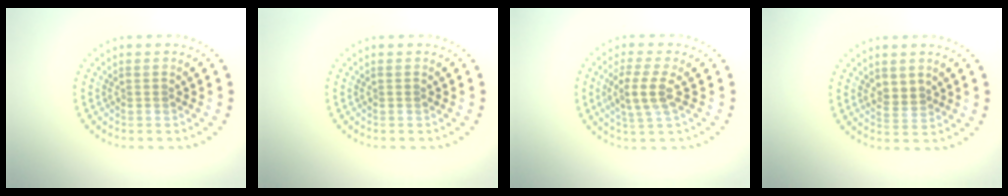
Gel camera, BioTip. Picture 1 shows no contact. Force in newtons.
{"total": 0.0}
{"total": 2.9, "press": 2.5, "slide": 1.4}
{"total": 1.6, "press": 1.5, "slide": 0.6}